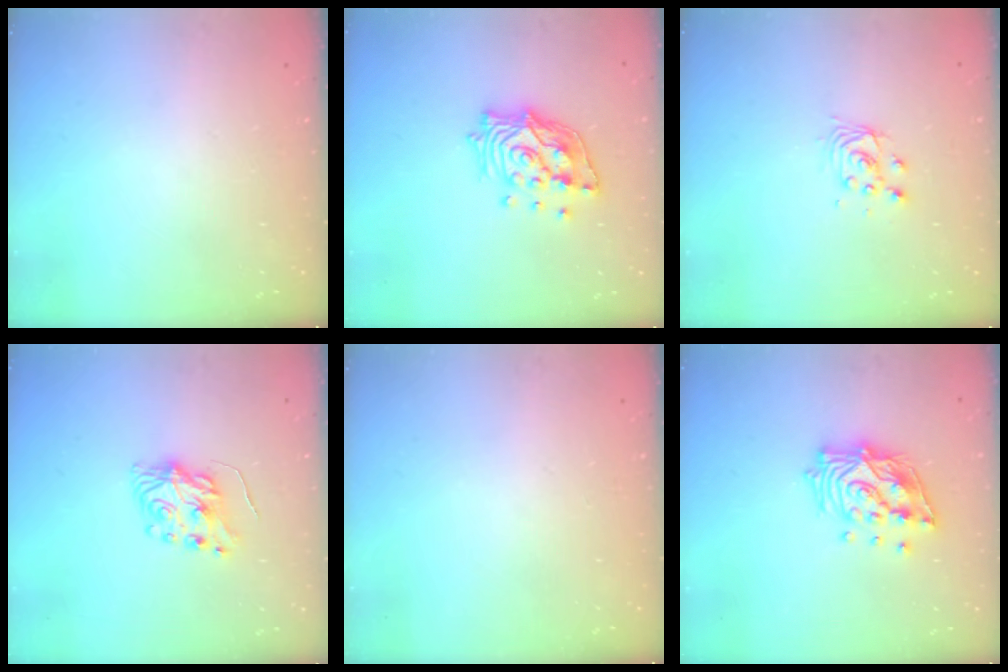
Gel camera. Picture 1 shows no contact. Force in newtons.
{"total": 13.9, "press": 13.7, "slide": 2.2}
{"total": 4.3, "press": 4.2, "slide": 0.3}
{"total": 7.5, "press": 7.5, "slide": 0.7}
{"total": 0.0}
{"total": 15.8, "press": 15.8, "slide": 1.1}